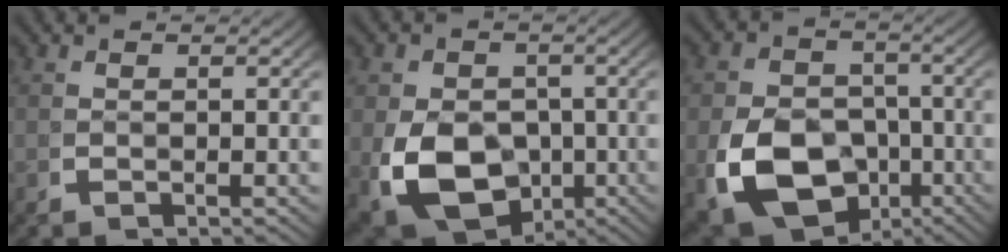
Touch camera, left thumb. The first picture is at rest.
{"total": 11.2, "force": [-2.9, 8.7, 6.4], "torque": [-0.143, -0.061, -0.019]}
{"total": 13.0, "force": [-4.7, 10.3, 6.4], "torque": [-0.147, -0.068, -0.052]}